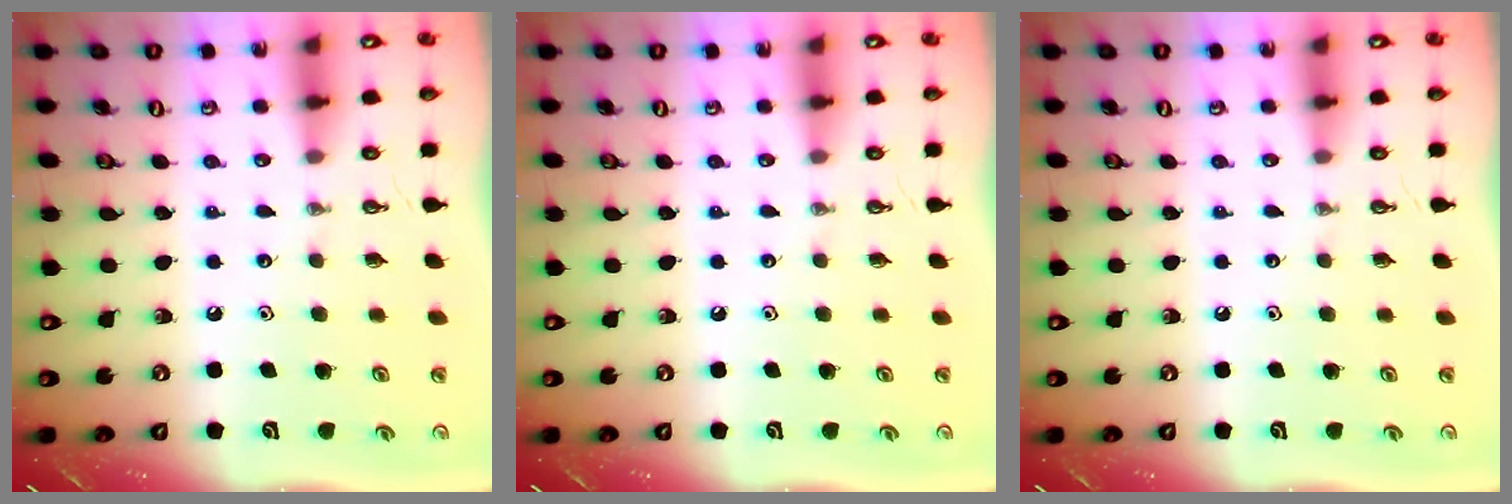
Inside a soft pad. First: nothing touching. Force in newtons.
{"total": 0.0}
{"total": 0.0}